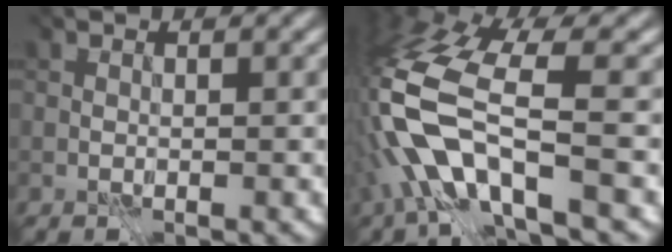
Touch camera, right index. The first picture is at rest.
{"total": 9.3, "force": [-4.8, 1.9, 7.8], "torque": [-0.177, -0.006, -0.081]}